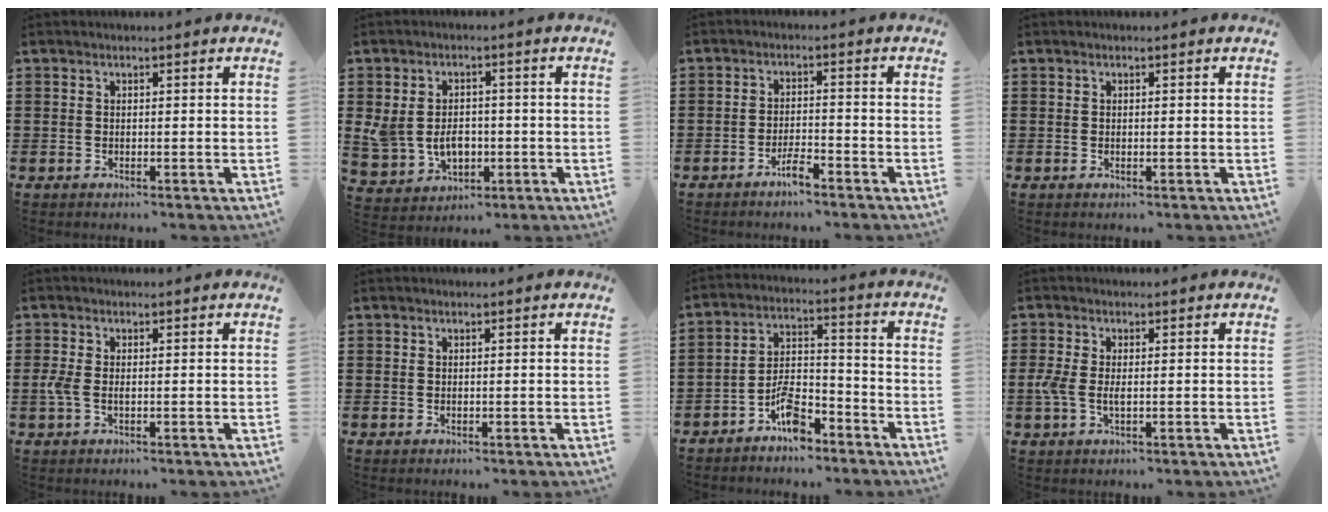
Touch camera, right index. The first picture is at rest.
{"total": 5.8, "force": [-0.5, 4.7, 3.3], "torque": [-0.070, 0.008, -0.010]}
{"total": 3.3, "force": [-2.6, 0.5, 2.0], "torque": [-0.042, 0.003, -0.050]}
{"total": 0.0}
{"total": 2.1, "force": [-0.3, 0.9, 1.9], "torque": [-0.051, -0.005, -0.010]}
{"total": 0.0}
{"total": 6.8, "force": [-5.1, 2.4, 3.7], "torque": [-0.072, 0.011, -0.096]}
{"total": 3.1, "force": [-0.4, 1.4, 2.8], "torque": [-0.072, -0.005, -0.013]}